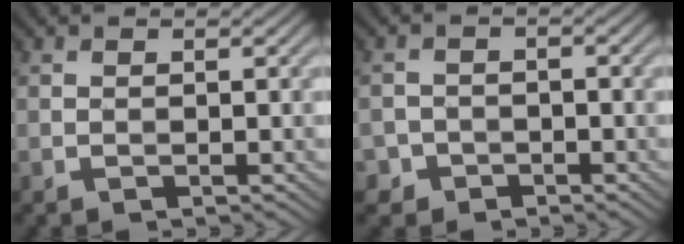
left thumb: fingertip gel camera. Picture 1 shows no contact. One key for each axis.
{"total": 2.6, "fx": -1.7, "fy": 2.0, "fz": 0.3, "tx": 0.001, "ty": 0.004, "tz": -0.035}